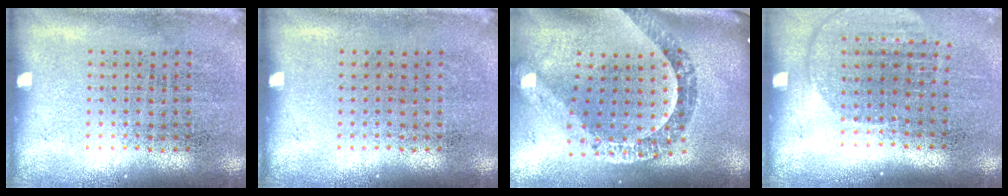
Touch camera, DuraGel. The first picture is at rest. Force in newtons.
{"total": 0.0}
{"total": 2.4, "press": 1.9, "slide": 1.5}
{"total": 1.8, "press": 1.5, "slide": 0.9}